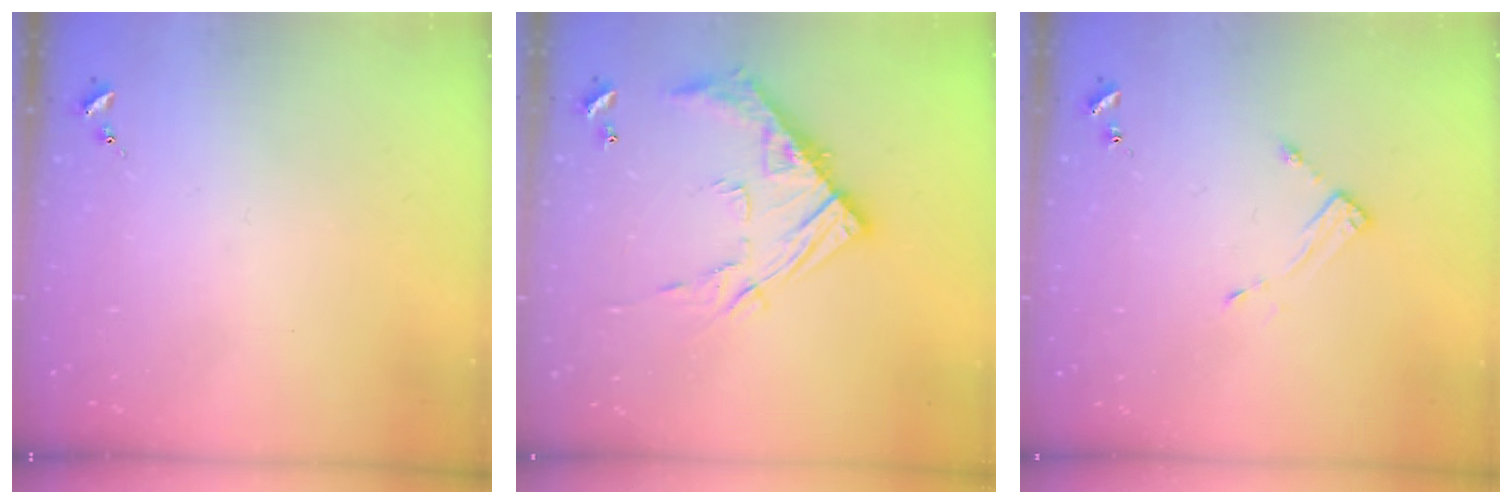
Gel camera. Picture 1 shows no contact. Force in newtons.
{"total": 15.0, "press": 15.0, "slide": 1.0}
{"total": 3.5, "press": 3.5, "slide": 0.1}